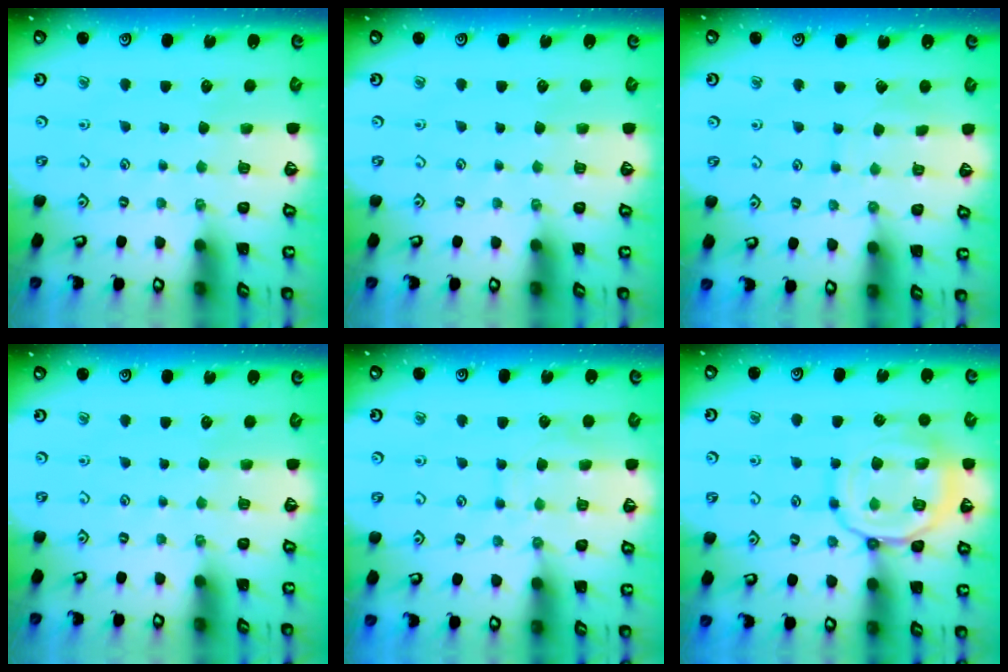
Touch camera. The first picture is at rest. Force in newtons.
{"total": 0.0}
{"total": 5.9, "press": 5.9, "slide": 0.2}
{"total": 0.0}
{"total": 8.7, "press": 8.6, "slide": 0.7}
{"total": 16.2, "press": 16.1, "slide": 1.6}